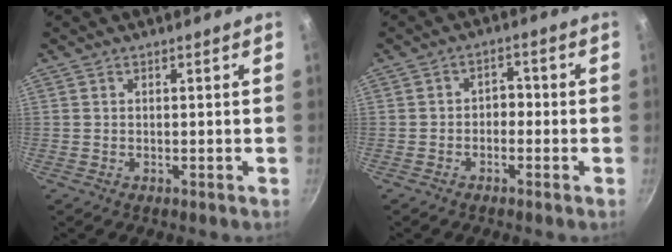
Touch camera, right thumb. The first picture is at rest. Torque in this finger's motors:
{"motor_torque": [-0.63, -0.17, -0.08, 0.19, -0.02]}